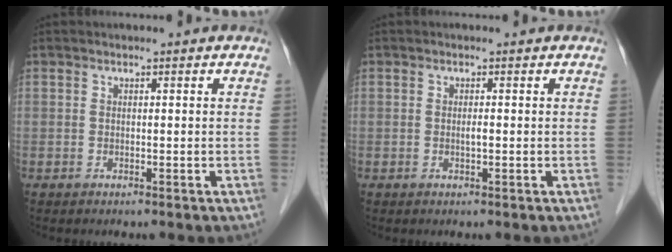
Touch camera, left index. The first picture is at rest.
{"total": 0.7, "force": [-0.1, 0.1, 0.7], "torque": [-0.016, -0.001, -0.001]}